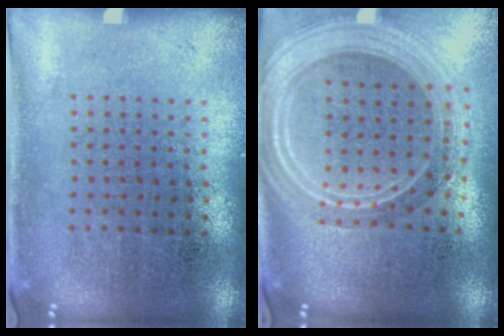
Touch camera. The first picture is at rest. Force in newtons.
{"total": 2.7, "press": 2.2, "slide": 1.5}